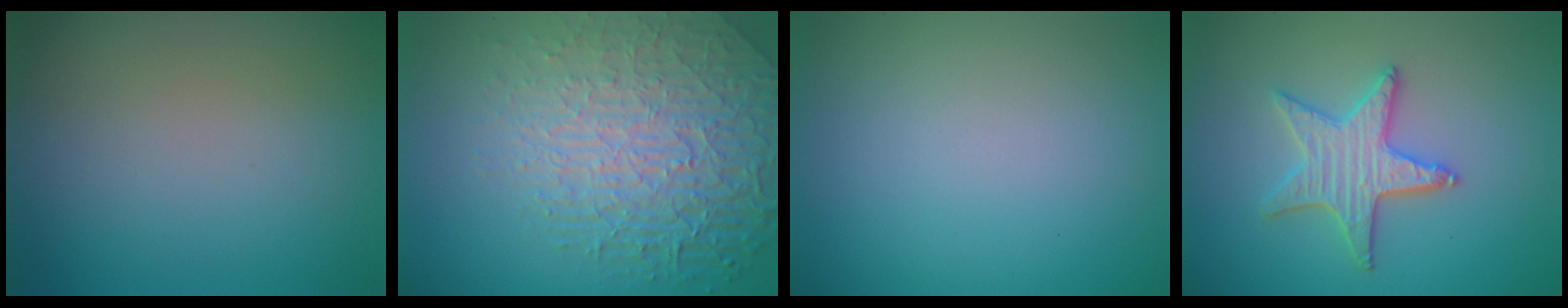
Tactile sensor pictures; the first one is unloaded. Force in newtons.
{"total": 8.9, "press": 6.0, "slide": 6.5}
{"total": 0.0}
{"total": 3.7, "press": 3.6, "slide": 0.8}